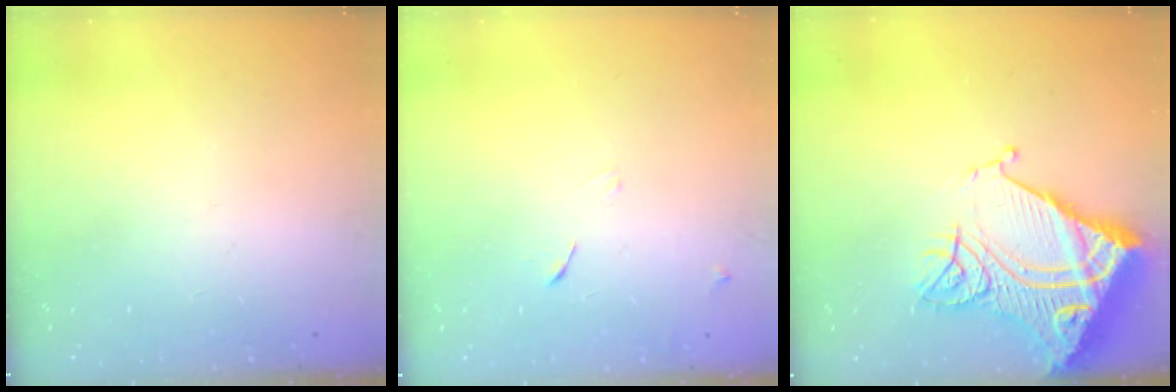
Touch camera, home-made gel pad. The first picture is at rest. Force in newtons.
{"total": 6.2, "press": 6.2, "slide": 0.6}
{"total": 20.1, "press": 19.9, "slide": 2.6}